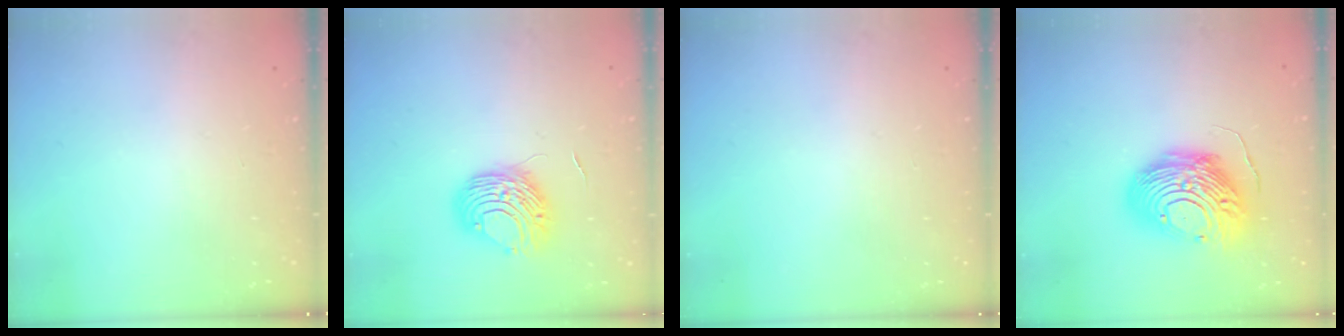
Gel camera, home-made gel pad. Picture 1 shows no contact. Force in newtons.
{"total": 8.7, "press": 8.7, "slide": 0.4}
{"total": 0.0}
{"total": 15.5, "press": 15.4, "slide": 1.7}